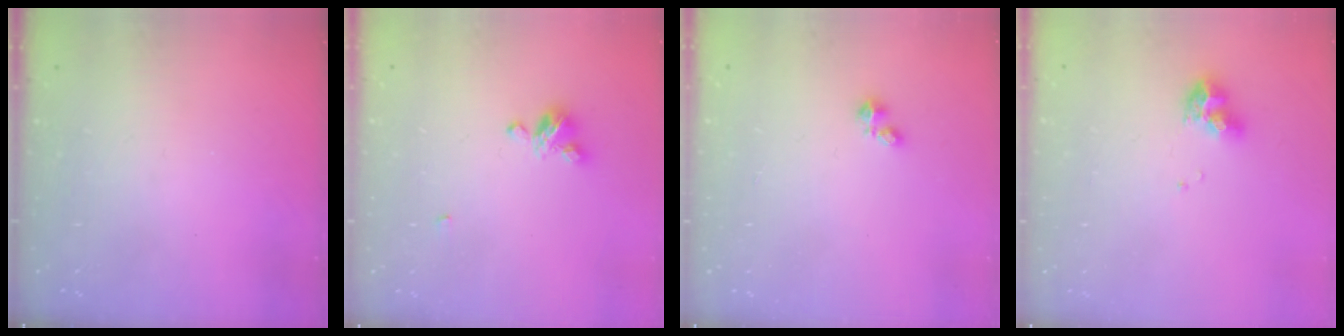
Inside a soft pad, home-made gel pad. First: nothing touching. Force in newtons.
{"total": 5.1, "press": 5.0, "slide": 0.5}
{"total": 1.1, "press": 1.1, "slide": 0.3}
{"total": 9.1, "press": 9.1, "slide": 1.1}